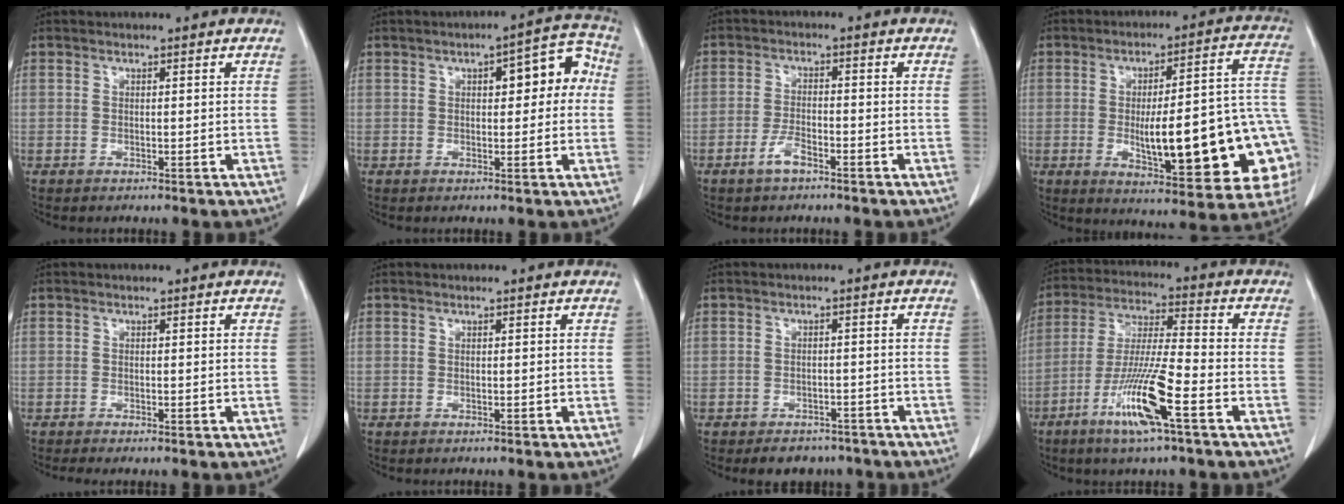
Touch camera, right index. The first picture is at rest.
{"total": 7.7, "force": [1.3, 2.9, 6.9], "torque": [-0.074, 0.041, 0.012]}
{"total": 3.3, "force": [-2.1, 0.9, 2.3], "torque": [-0.047, 0.002, -0.040]}
{"total": 23.1, "force": [-4.0, 4.9, 22.2], "torque": [-0.231, 0.024, -0.038]}
{"total": 1.1, "force": [-0.8, 0.0, 0.7], "torque": [-0.016, -0.004, -0.016]}
{"total": 0.0}
{"total": 5.1, "force": [-4.1, 2.9, 0.9], "torque": [-0.001, 0.009, -0.054]}
{"total": 12.6, "force": [-6.1, 0.3, 11.0], "torque": [-0.218, -0.016, -0.117]}